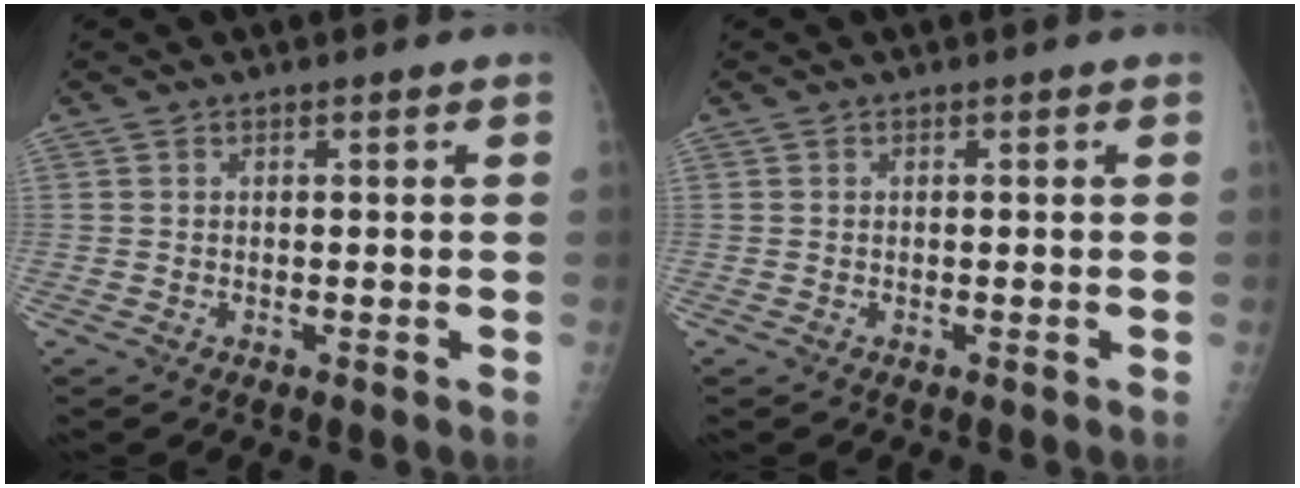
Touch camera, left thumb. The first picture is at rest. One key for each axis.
{"total": 0.0}